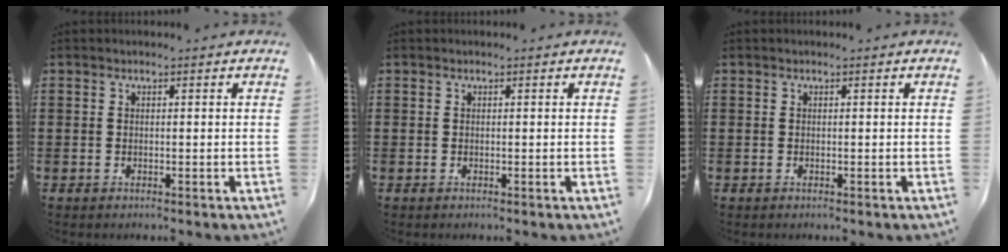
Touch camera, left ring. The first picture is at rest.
{"total": 0.0}
{"total": 0.0}